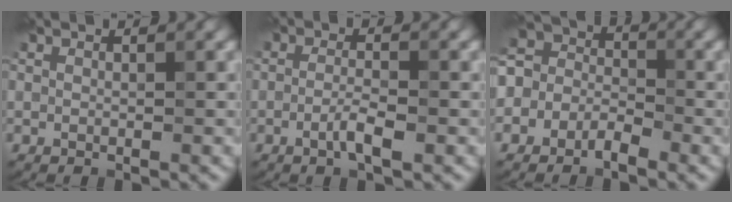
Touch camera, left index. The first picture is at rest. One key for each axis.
{"total": 2.3, "fx": -1.0, "fy": 0.5, "fz": 2.0, "tx": -0.039, "ty": 0.003, "tz": -0.023}
{"total": 3.7, "fx": -1.7, "fy": 2.8, "fz": 1.8, "tx": -0.030, "ty": 0.004, "tz": -0.051}